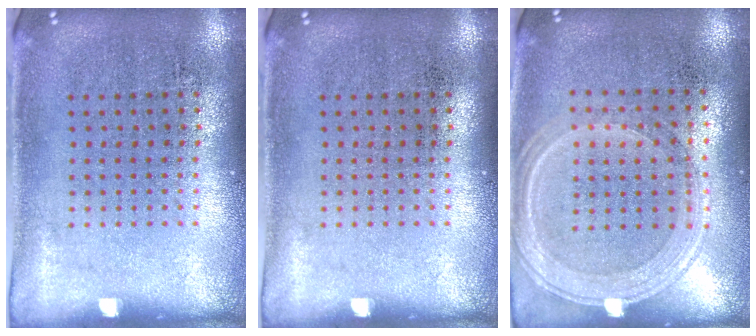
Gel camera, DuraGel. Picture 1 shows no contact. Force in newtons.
{"total": 0.0}
{"total": 1.3, "press": 1.2, "slide": 0.3}